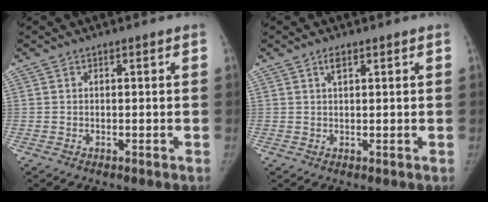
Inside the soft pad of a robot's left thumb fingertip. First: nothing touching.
{"total": 1.5, "force": [0.8, 0.6, 1.1], "torque": [-0.019, 0.001, 0.014]}